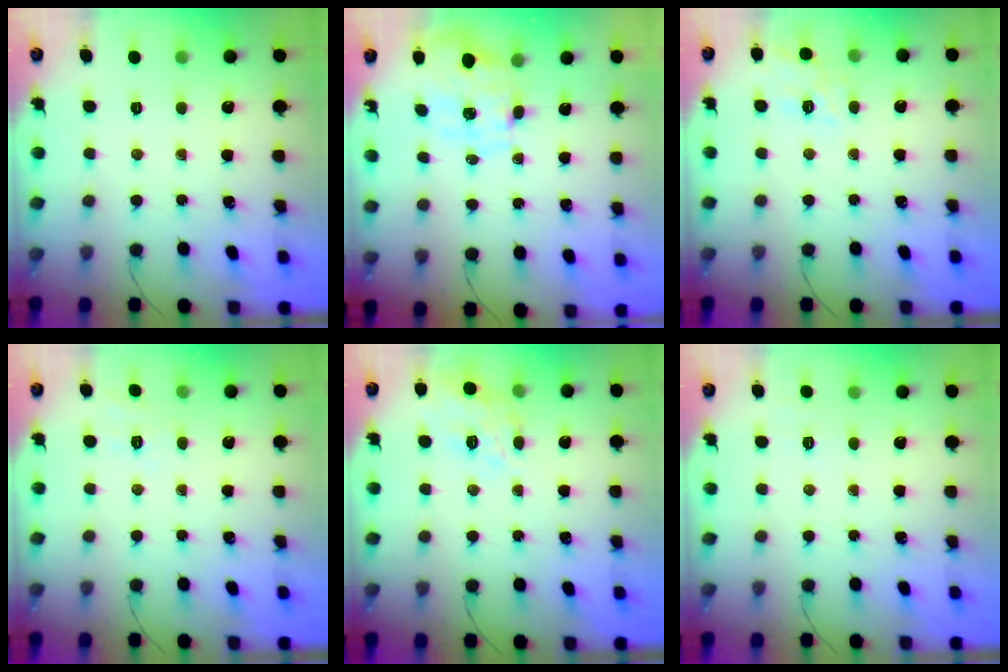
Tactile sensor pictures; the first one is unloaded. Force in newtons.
{"total": 1.5, "press": 1.4, "slide": 0.4}
{"total": 12.2, "press": 12.1, "slide": 1.0}
{"total": 7.4, "press": 7.1, "slide": 2.1}
{"total": 13.3, "press": 13.3, "slide": 1.0}
{"total": 6.1, "press": 5.8, "slide": 1.8}